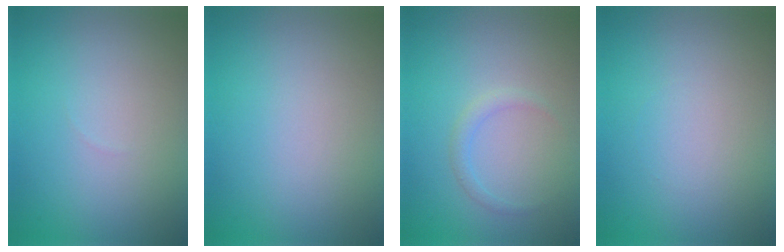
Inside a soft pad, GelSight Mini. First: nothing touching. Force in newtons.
{"total": 0.0}
{"total": 1.0, "press": 1.0, "slide": 0.0}
{"total": 0.0}